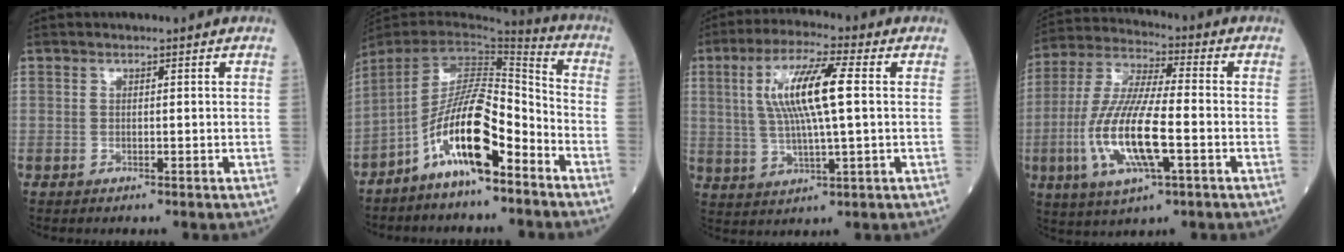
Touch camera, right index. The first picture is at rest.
{"total": 13.7, "force": [-7.7, 2.9, 11.0], "torque": [-0.208, 0.014, -0.136]}
{"total": 11.1, "force": [2.0, 1.2, 10.8], "torque": [-0.219, 0.010, 0.037]}
{"total": 15.3, "force": [-4.0, 3.1, 14.4], "torque": [-0.310, -0.012, -0.073]}